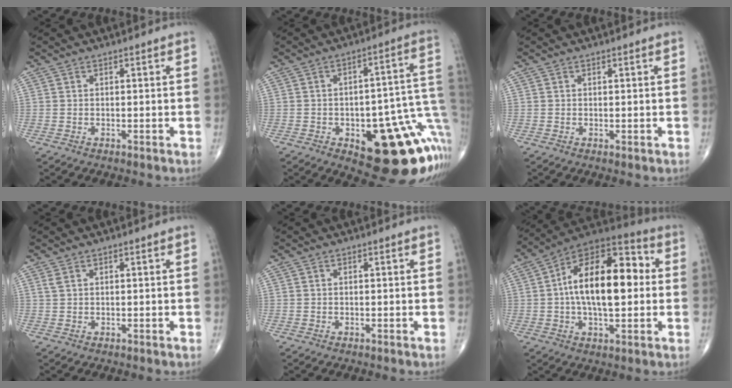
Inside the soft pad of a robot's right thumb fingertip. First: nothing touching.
{"total": 22.8, "force": [-7.4, 9.4, 19.4], "torque": [-0.161, 0.046, -0.074]}
{"total": 0.0}
{"total": 0.9, "force": [0.5, 0.4, 0.6], "torque": [-0.017, 0.010, 0.014]}
{"total": 0.0}
{"total": 20.0, "force": [1.4, 9.8, 17.5], "torque": [-0.267, 0.035, 0.012]}